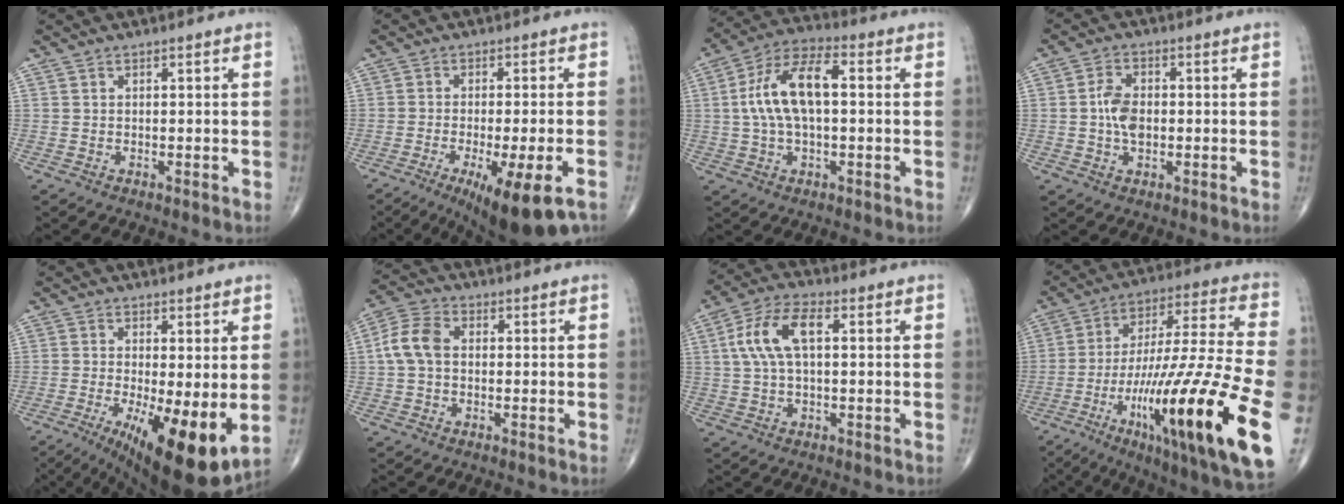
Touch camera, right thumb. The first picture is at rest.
{"total": 13.0, "force": [-7.4, 2.4, 10.4], "torque": [-0.136, -0.003, -0.111]}
{"total": 12.9, "force": [1.0, 6.1, 11.4], "torque": [-0.224, 0.033, 0.013]}
{"total": 5.5, "force": [-0.3, 3.4, 4.3], "torque": [-0.079, 0.008, -0.010]}
{"total": 14.9, "force": [-3.1, 4.4, 13.9], "torque": [-0.205, -0.026, -0.032]}
{"total": 6.8, "force": [0.3, 4.7, 5.0], "torque": [-0.104, 0.021, -0.003]}
{"total": 9.8, "force": [1.8, 4.6, 8.5], "torque": [-0.175, 0.026, 0.030]}
{"total": 32.3, "force": [-11.0, 5.8, 29.8], "torque": [-0.488, 0.027, -0.171]}